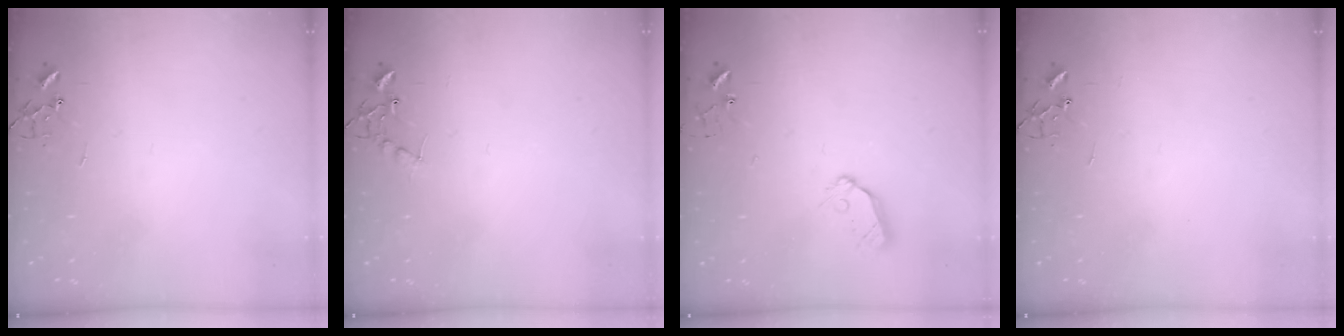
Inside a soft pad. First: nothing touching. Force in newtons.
{"total": 6.8, "press": 6.8, "slide": 0.3}
{"total": 8.4, "press": 8.4, "slide": 0.7}
{"total": 0.0}